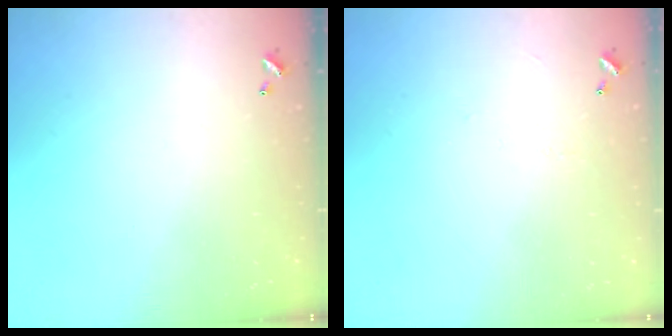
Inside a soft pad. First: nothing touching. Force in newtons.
{"total": 0.9, "press": 0.7, "slide": 0.6}